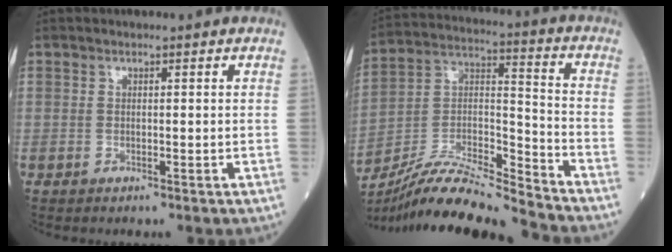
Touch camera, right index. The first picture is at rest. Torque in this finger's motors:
{"motor_torque": [-0.07, -0.80, 0.21, 0.06]}